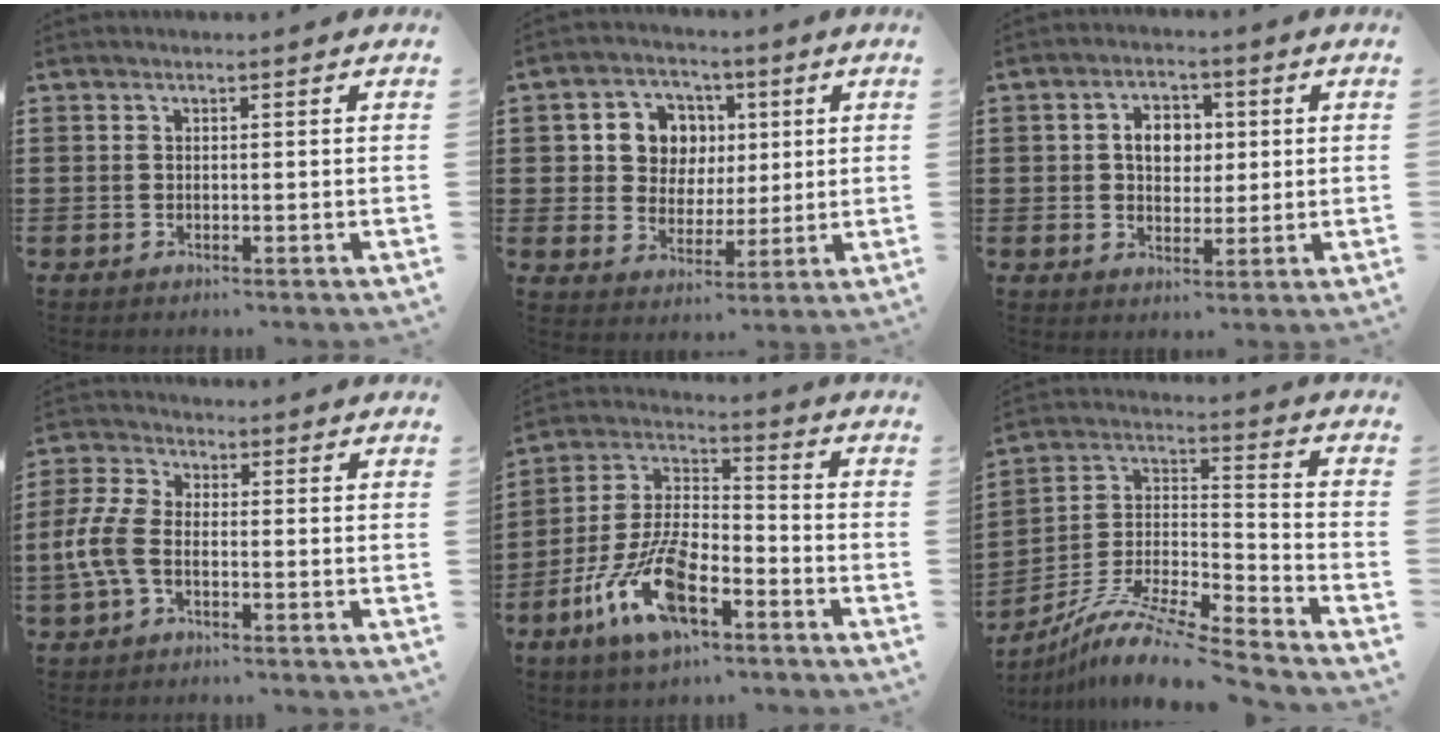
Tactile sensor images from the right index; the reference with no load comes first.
{"total": 7.7, "force": [1.8, 7.1, 2.4], "torque": [-0.075, 0.018, 0.033]}
{"total": 5.2, "force": [0.6, 3.9, 3.3], "torque": [-0.069, 0.013, 0.003]}
{"total": 6.0, "force": [-2.0, 3.2, 4.7], "torque": [-0.133, -0.010, -0.046]}
{"total": 13.3, "force": [-7.2, 5.9, 9.5], "torque": [-0.210, 0.013, -0.138]}
{"total": 10.7, "force": [-9.2, 0.9, 5.5], "torque": [-0.120, 0.000, -0.189]}